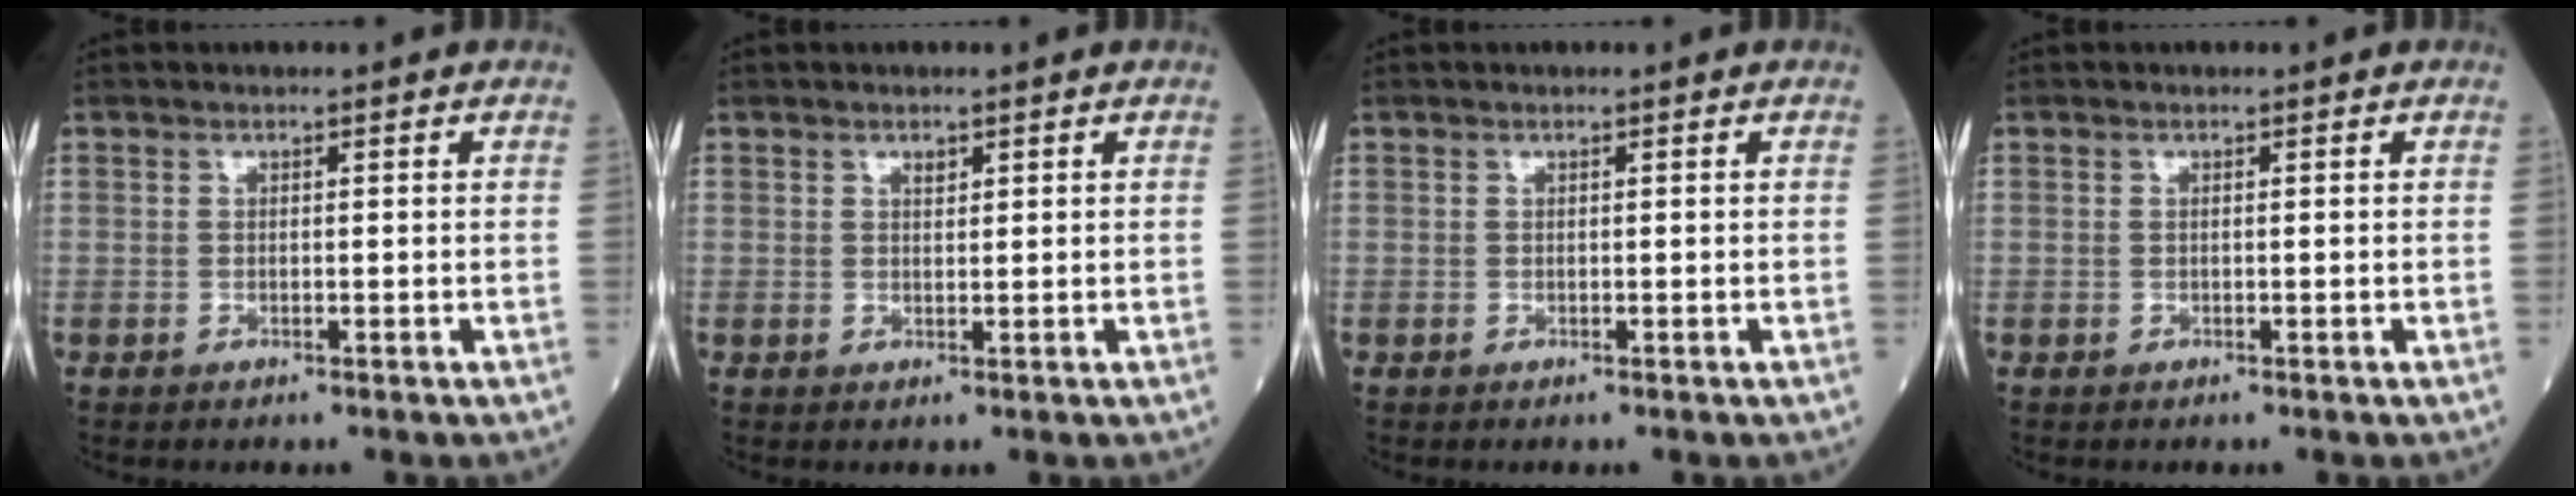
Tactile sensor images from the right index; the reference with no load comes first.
{"total": 0.9, "force": [0.6, 0.4, 0.6], "torque": [-0.010, -0.002, 0.010]}
{"total": 0.0}
{"total": 0.0}